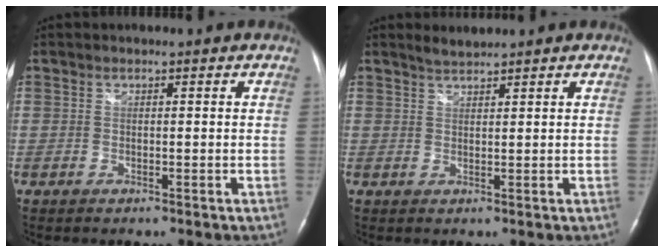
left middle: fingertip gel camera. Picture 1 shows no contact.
{"total": 1.8, "force": [1.8, -0.2, 0.2], "torque": [-0.007, 0.002, 0.037]}